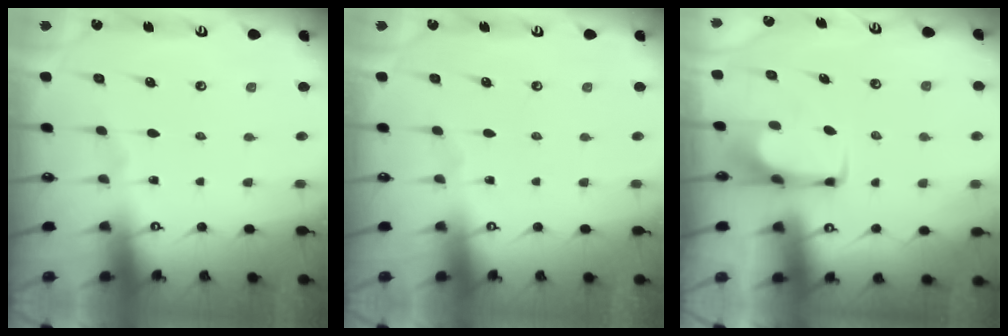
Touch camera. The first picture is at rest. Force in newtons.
{"total": 0.0}
{"total": 1.6, "press": 1.5, "slide": 0.4}